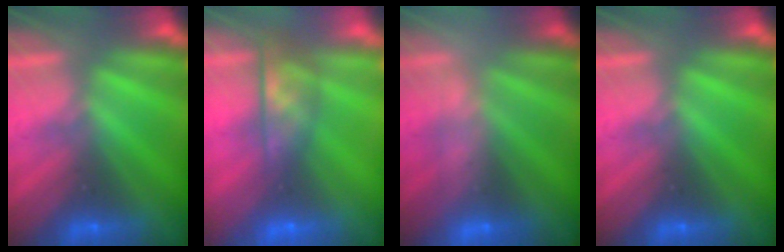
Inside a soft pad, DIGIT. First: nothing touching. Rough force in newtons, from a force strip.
{"total": 7.2}
{"total": 2.5}
{"total": 0.0}